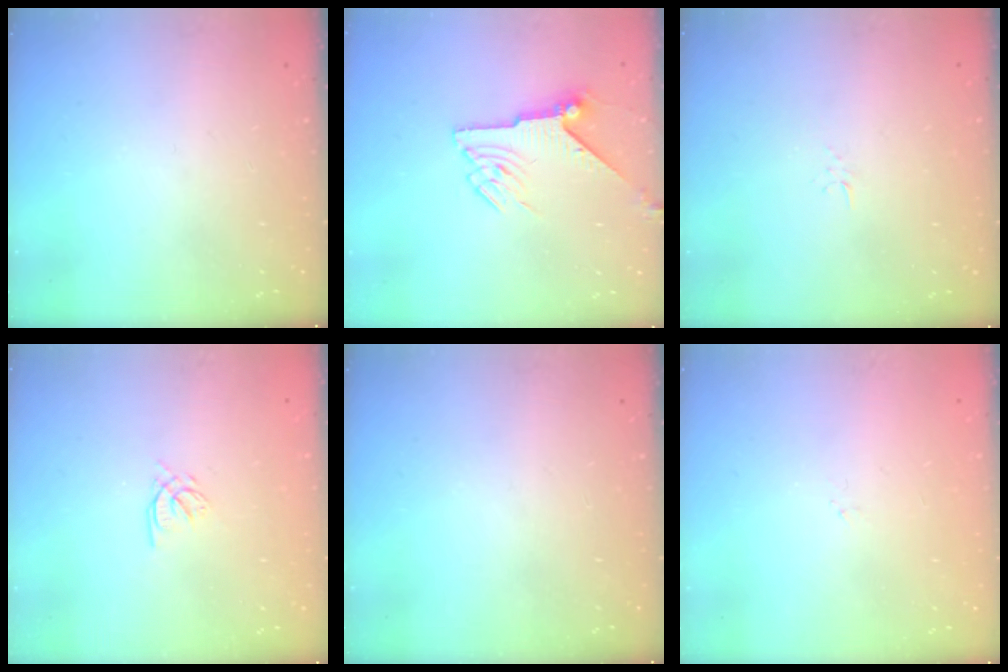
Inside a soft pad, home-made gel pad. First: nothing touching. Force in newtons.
{"total": 7.0, "press": 7.0, "slide": 0.3}
{"total": 4.0, "press": 4.0, "slide": 0.7}
{"total": 2.4, "press": 2.4, "slide": 0.3}
{"total": 0.0}
{"total": 0.0}